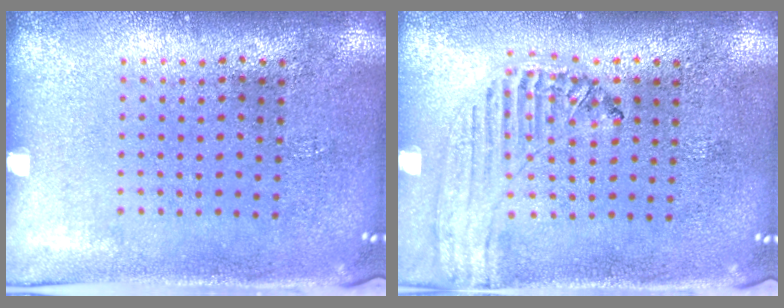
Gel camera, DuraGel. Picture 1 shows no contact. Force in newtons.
{"total": 0.5, "press": 0.5, "slide": 0.2}